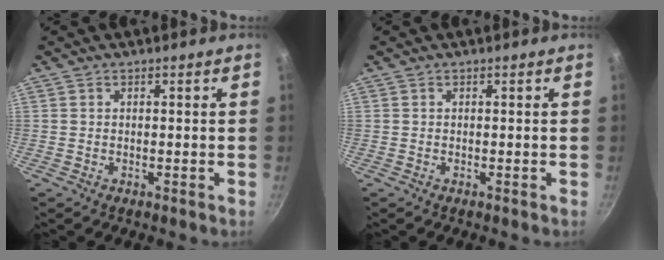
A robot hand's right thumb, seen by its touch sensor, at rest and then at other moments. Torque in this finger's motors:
{"motor_torque": [0.30, 0.07, -0.05, -0.53, -0.03]}